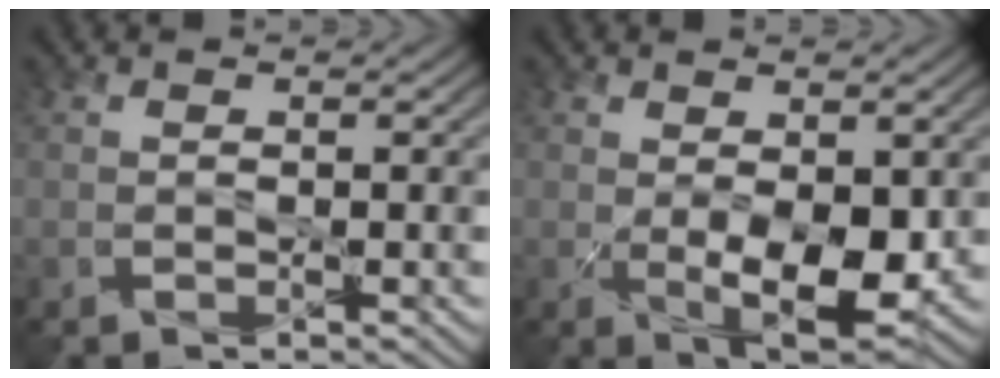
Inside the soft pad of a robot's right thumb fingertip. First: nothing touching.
{"total": 5.9, "force": [-0.1, 2.9, 5.1], "torque": [-0.099, -0.018, 0.011]}